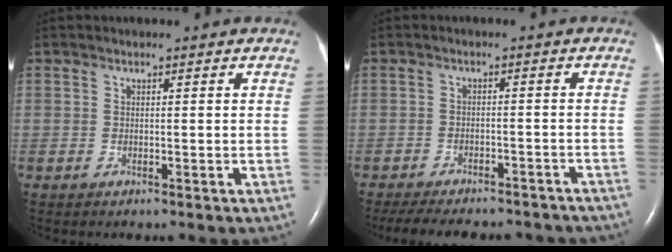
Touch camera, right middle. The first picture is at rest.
{"total": 19.8, "force": [-17.3, 6.0, 7.6], "torque": [-0.151, -0.013, -0.212]}